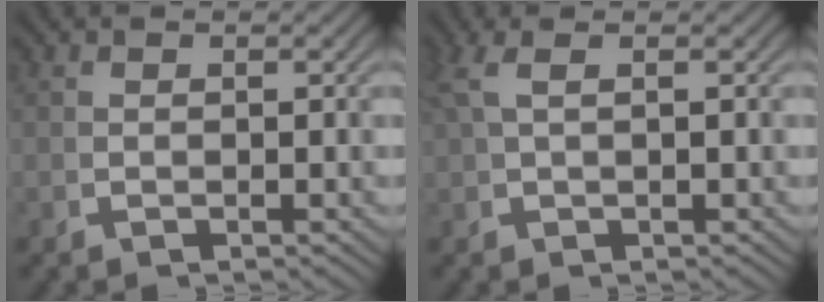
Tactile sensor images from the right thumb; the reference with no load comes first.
{"total": 1.9, "force": [1.0, 0.1, 1.7], "torque": [-0.034, 0.006, 0.022]}